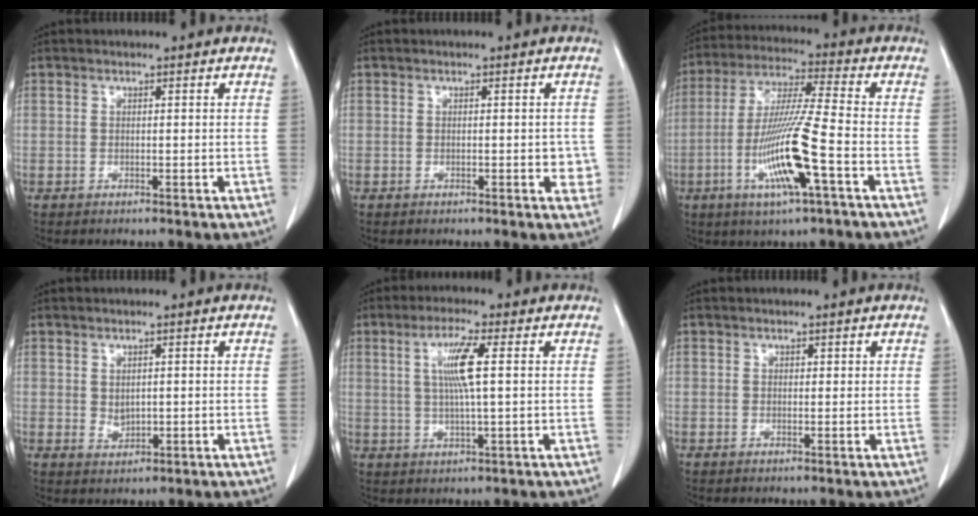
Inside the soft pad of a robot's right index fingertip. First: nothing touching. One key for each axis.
{"total": 2.1, "fx": -0.4, "fy": 1.0, "fz": 1.8, "tx": -0.010, "ty": 0.003, "tz": -0.001}
{"total": 13.5, "fx": -4.5, "fy": -0.1, "fz": 12.7, "tx": -0.257, "ty": -0.012, "tz": -0.086}
{"total": 1.8, "fx": 0.4, "fy": 1.3, "fz": 1.2, "tx": -0.020, "ty": -0.004, "tz": 0.016}
{"total": 6.4, "fx": 1.4, "fy": 0.0, "fz": 6.3, "tx": -0.120, "ty": 0.001, "tz": 0.028}
{"total": 0.5, "fx": 0.3, "fy": 0.4, "fz": 0.2, "tx": 0.008, "ty": 0.000, "tz": 0.001}